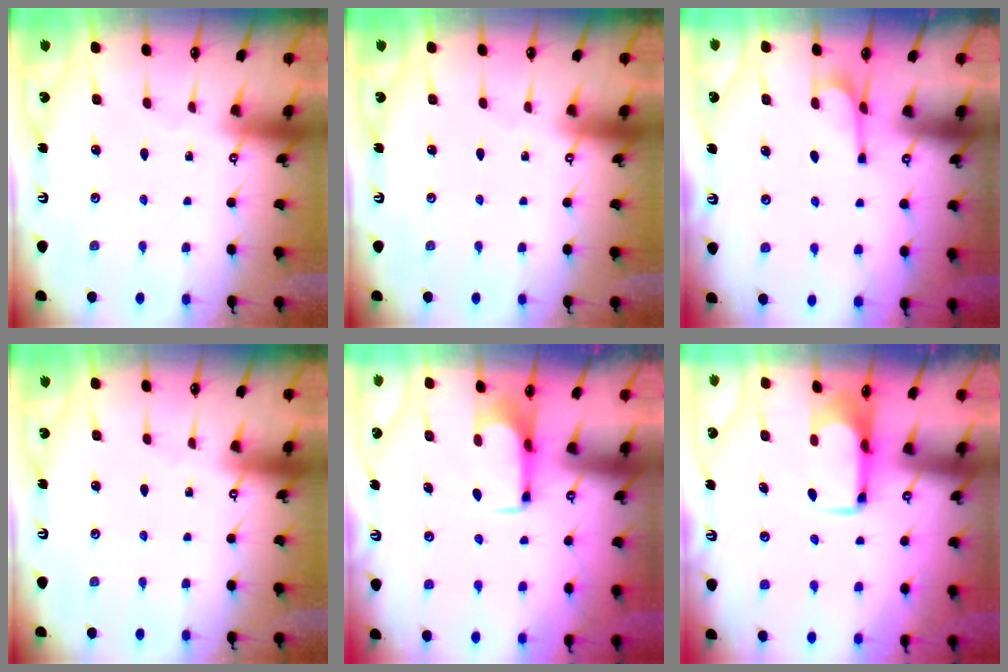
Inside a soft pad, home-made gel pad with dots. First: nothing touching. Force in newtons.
{"total": 0.0}
{"total": 2.1, "press": 2.0, "slide": 0.7}
{"total": 0.0}
{"total": 1.7, "press": 1.6, "slide": 0.4}
{"total": 1.9, "press": 1.9, "slide": 0.5}